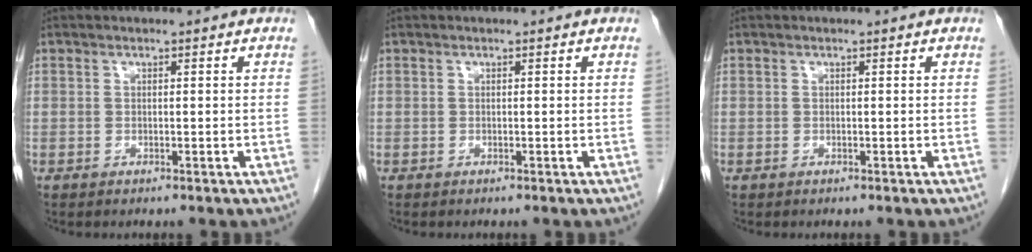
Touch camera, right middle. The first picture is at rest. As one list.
[{"total": 0.0}, {"total": 0.0}]